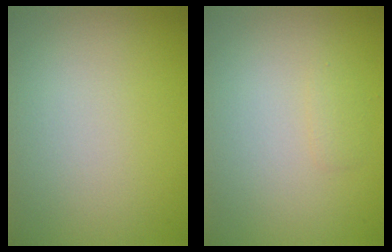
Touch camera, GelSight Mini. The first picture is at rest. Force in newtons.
{"total": 0.7, "press": 0.7, "slide": 0.0}